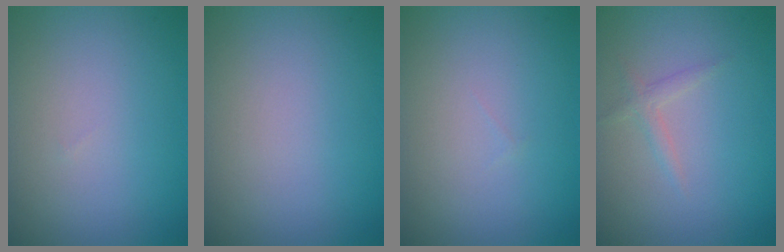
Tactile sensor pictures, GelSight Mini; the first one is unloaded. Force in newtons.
{"total": 0.0}
{"total": 0.0}
{"total": 1.2, "press": 1.2, "slide": 0.1}